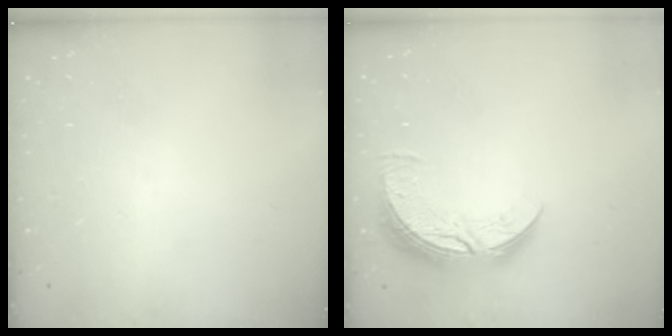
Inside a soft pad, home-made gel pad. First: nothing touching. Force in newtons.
{"total": 12.7, "press": 12.6, "slide": 0.6}